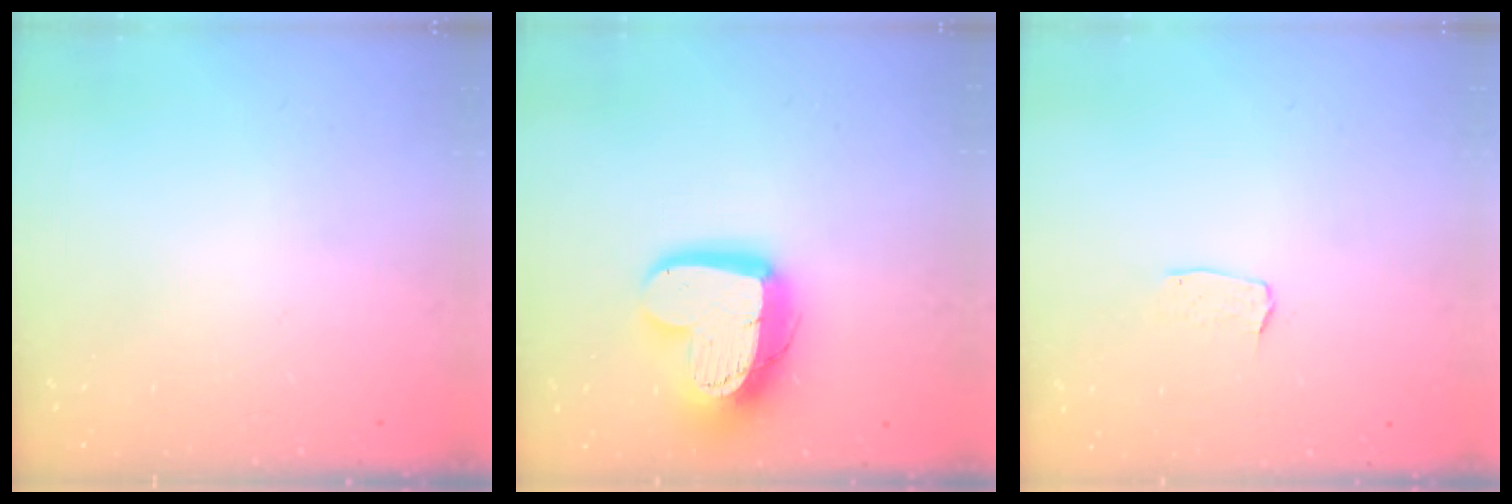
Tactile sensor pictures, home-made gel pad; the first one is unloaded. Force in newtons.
{"total": 16.5, "press": 16.5, "slide": 1.4}
{"total": 3.0, "press": 3.0, "slide": 0.2}